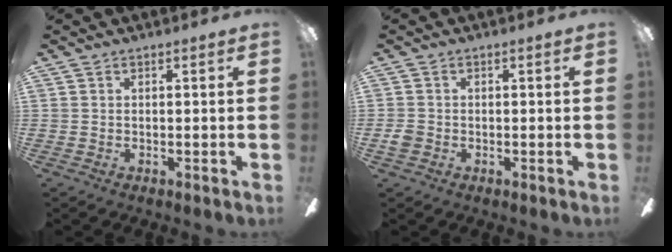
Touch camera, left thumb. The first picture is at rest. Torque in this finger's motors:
{"motor_torque": [-0.16, 0.51, 0.40, -0.28, 0.00]}